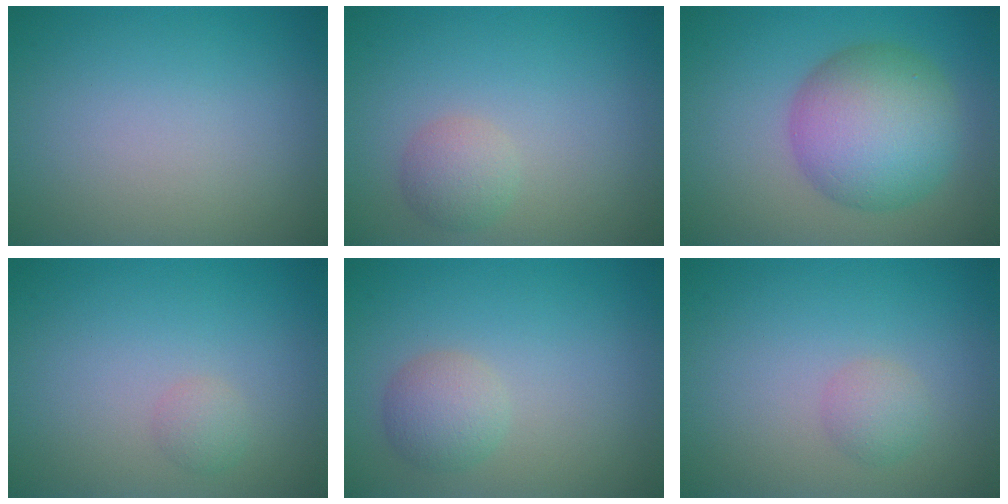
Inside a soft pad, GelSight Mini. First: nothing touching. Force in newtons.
{"total": 2.0, "press": 2.0, "slide": 0.0}
{"total": 8.2, "press": 8.2, "slide": 0.5}
{"total": 1.1, "press": 1.1, "slide": 0.1}
{"total": 2.4, "press": 2.4, "slide": 0.1}
{"total": 1.5, "press": 1.5, "slide": 0.1}